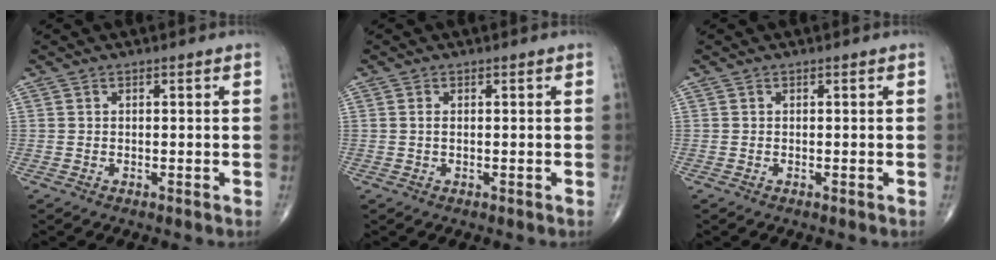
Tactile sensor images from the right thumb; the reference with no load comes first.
{"total": 0.8, "force": [0.1, 0.3, 0.7], "torque": [-0.018, 0.001, 0.003]}
{"total": 0.0}